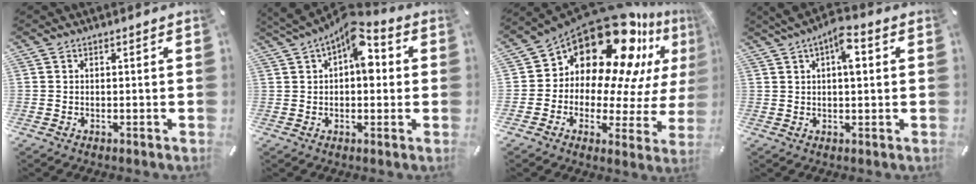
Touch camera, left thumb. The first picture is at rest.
{"total": 11.3, "force": [4.4, 6.1, 8.4], "torque": [-0.114, -0.019, 0.074]}
{"total": 22.4, "force": [15.0, 11.6, 11.9], "torque": [-0.208, -0.138, 0.256]}
{"total": 7.4, "force": [2.5, 3.3, 6.2], "torque": [-0.093, 0.000, 0.036]}